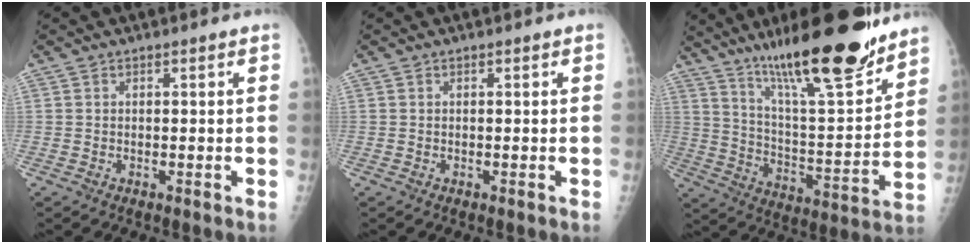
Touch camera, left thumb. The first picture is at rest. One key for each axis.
{"total": 0.0}
{"total": 23.6, "fx": 17.1, "fy": 4.6, "fz": 15.6, "tx": -0.228, "ty": -0.084, "tz": 0.286}